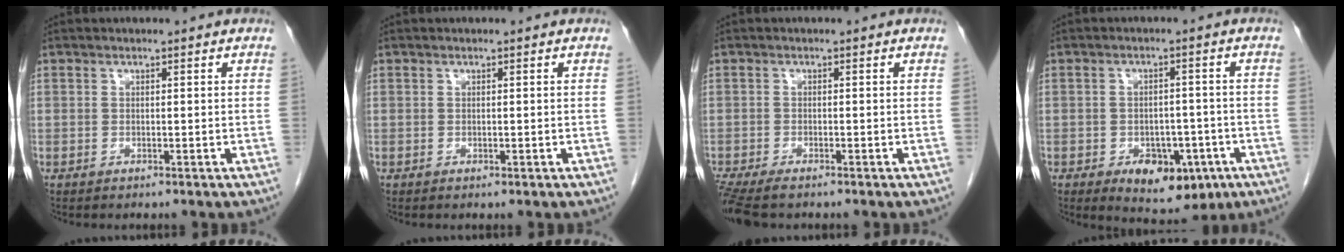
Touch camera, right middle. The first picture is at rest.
{"total": 0.0}
{"total": 5.8, "force": [-4.6, 1.2, 3.2], "torque": [-0.057, -0.015, -0.080]}
{"total": 8.1, "force": [-3.7, 4.7, 5.5], "torque": [-0.071, 0.000, -0.043]}